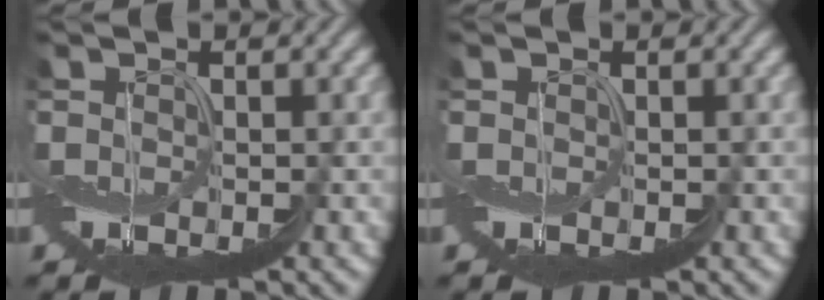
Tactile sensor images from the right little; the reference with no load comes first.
{"total": 0.0}